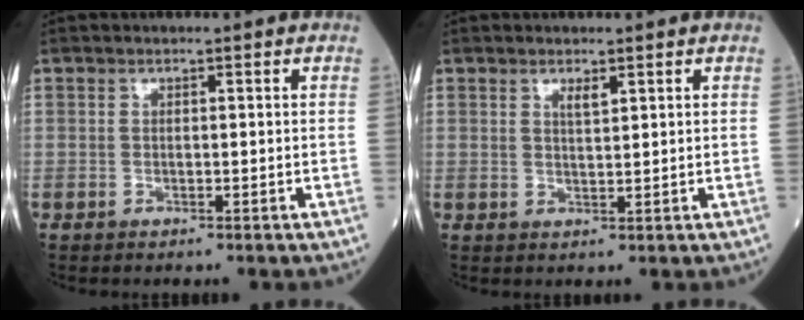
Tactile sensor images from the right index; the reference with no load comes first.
{"total": 1.5, "force": [1.0, 0.2, 1.1], "torque": [-0.021, -0.004, 0.019]}